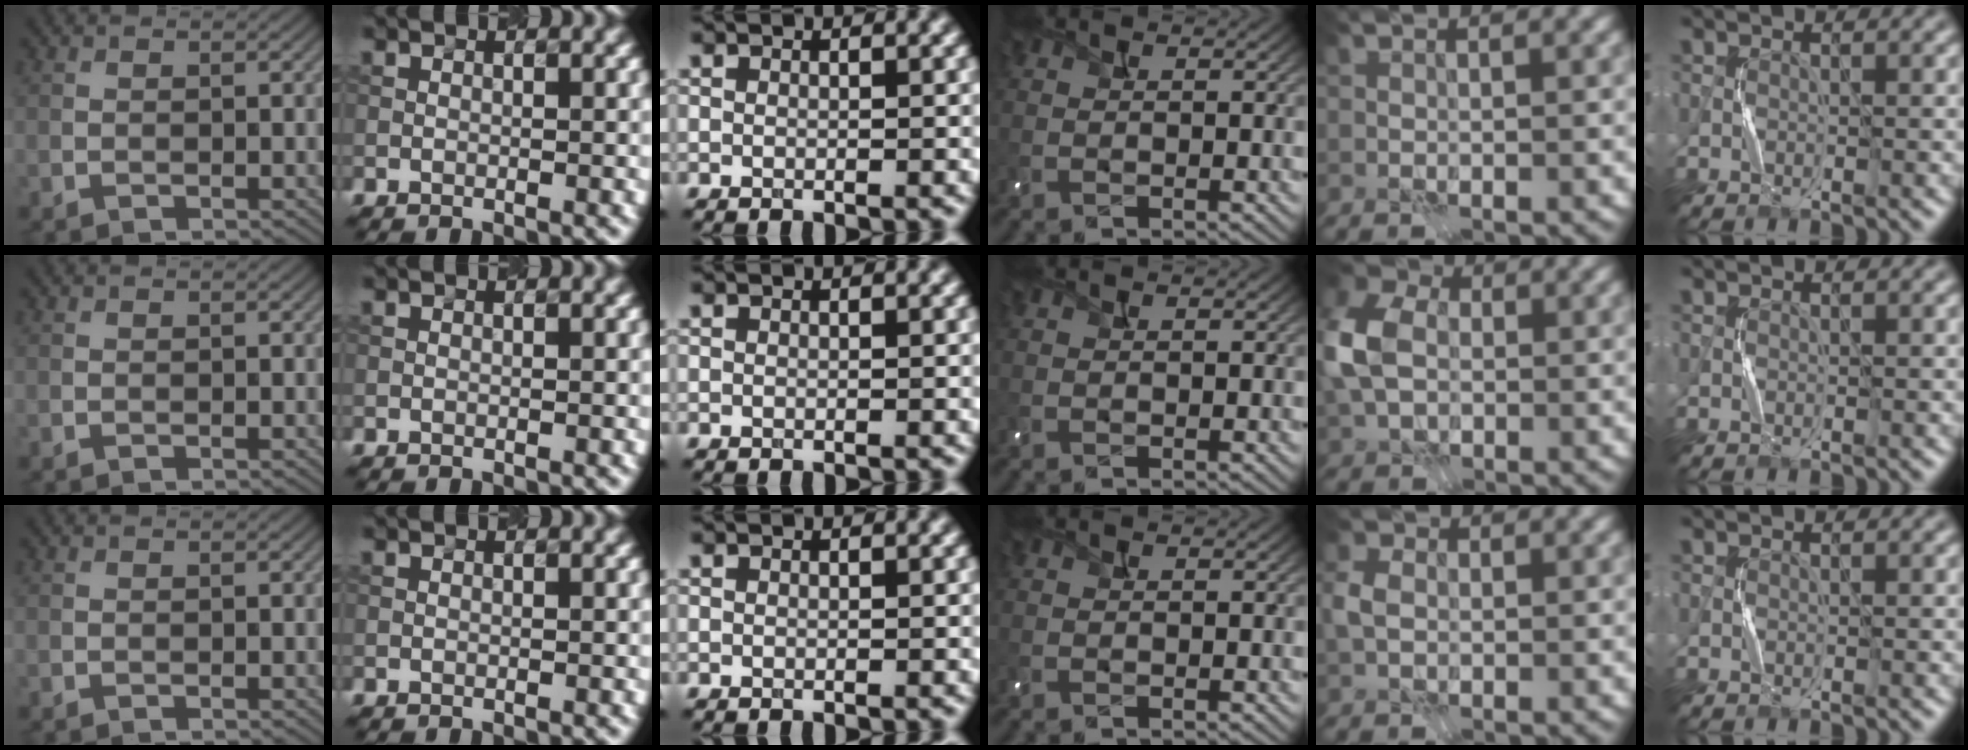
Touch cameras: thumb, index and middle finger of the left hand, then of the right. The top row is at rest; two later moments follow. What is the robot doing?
{"motion": "press", "object": "camera"}